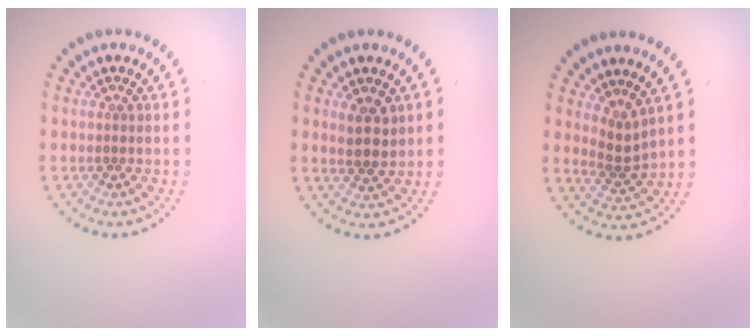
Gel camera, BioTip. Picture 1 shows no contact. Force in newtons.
{"total": 2.4, "press": 2.3, "slide": 0.8}
{"total": 2.0, "press": 1.4, "slide": 1.4}